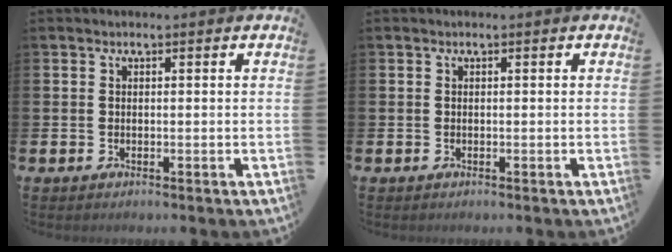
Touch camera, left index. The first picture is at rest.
{"total": 0.0}